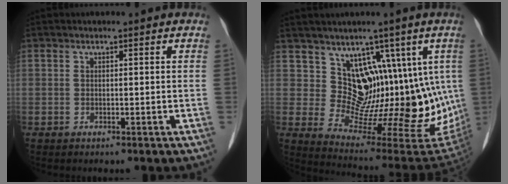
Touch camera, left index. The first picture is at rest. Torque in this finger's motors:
{"motor_torque": [0.80, 0.49, 0.23, 0.05]}